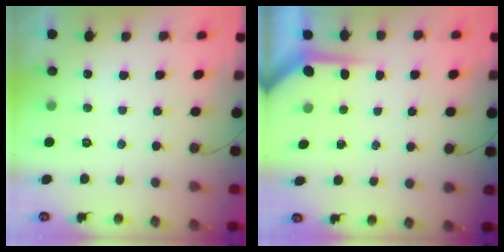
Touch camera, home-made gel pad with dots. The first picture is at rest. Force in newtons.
{"total": 3.8, "press": 3.8, "slide": 0.4}